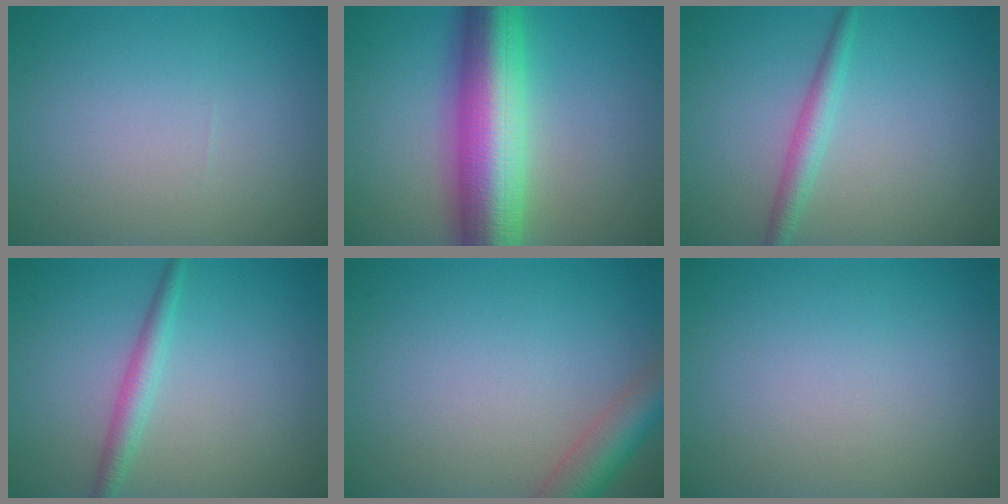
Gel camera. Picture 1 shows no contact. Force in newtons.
{"total": 12.2, "press": 12.2, "slide": 0.1}
{"total": 2.1, "press": 2.1, "slide": 0.1}
{"total": 2.1, "press": 2.1, "slide": 0.1}
{"total": 4.3, "press": 4.3, "slide": 0.3}
{"total": 0.0}